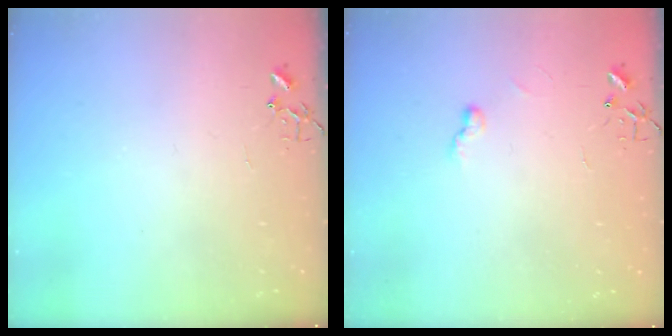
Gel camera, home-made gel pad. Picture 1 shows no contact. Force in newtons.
{"total": 5.1, "press": 5.1, "slide": 0.5}